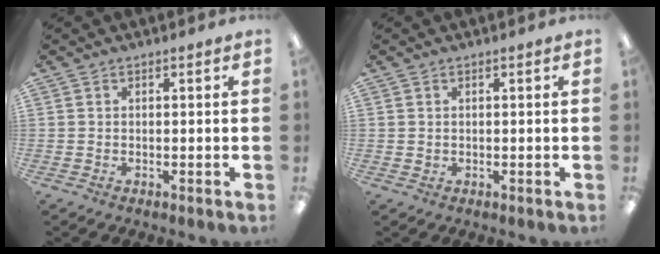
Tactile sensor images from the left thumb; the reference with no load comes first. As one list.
[{"total": 0.7, "force": [0.5, 0.5, 0.1], "torque": [-0.002, 0.002, 0.009]}]